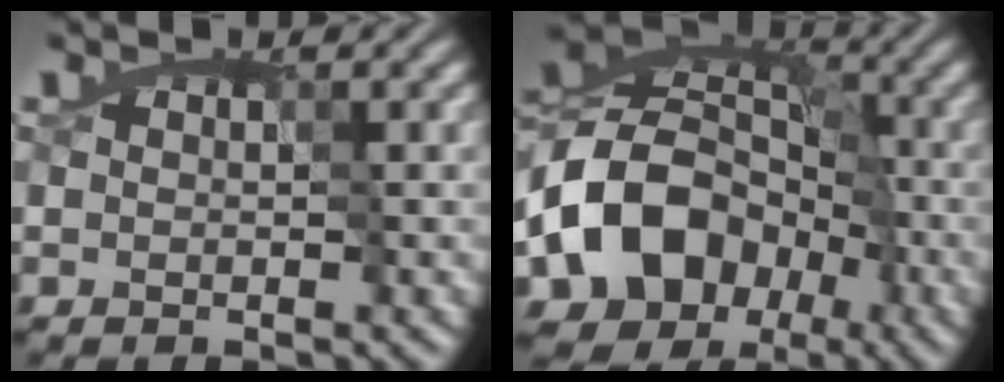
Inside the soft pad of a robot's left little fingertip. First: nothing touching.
{"total": 12.0, "force": [-6.0, 8.8, 5.4], "torque": [-0.100, -0.001, -0.113]}